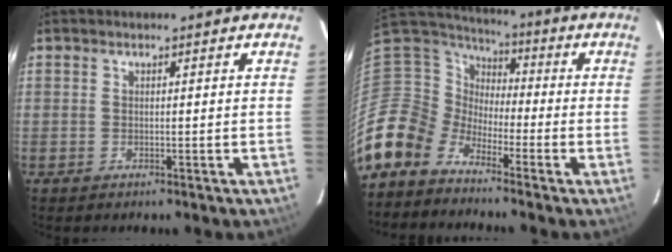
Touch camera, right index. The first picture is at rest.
{"total": 11.0, "force": [-8.5, 6.5, 2.6], "torque": [-0.070, 0.023, -0.190]}